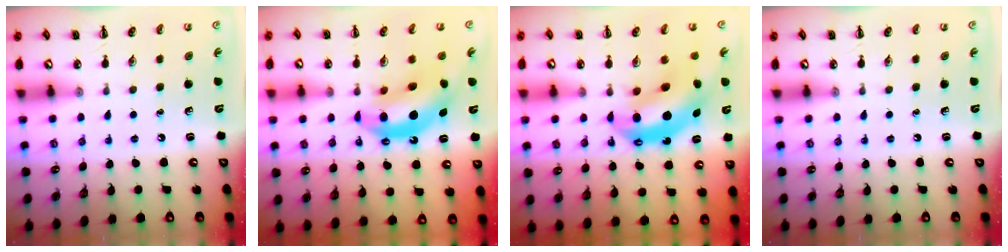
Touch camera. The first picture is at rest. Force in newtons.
{"total": 13.2, "press": 12.8, "slide": 3.5}
{"total": 11.9, "press": 11.5, "slide": 3.1}
{"total": 0.0}